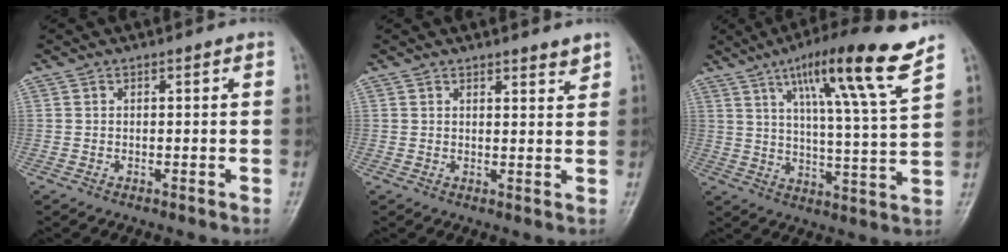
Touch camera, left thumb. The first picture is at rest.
{"total": 2.5, "force": [2.1, 0.5, 1.2], "torque": [-0.009, -0.017, 0.030]}
{"total": 16.4, "force": [10.0, 0.6, 13.0], "torque": [-0.199, -0.046, 0.155]}